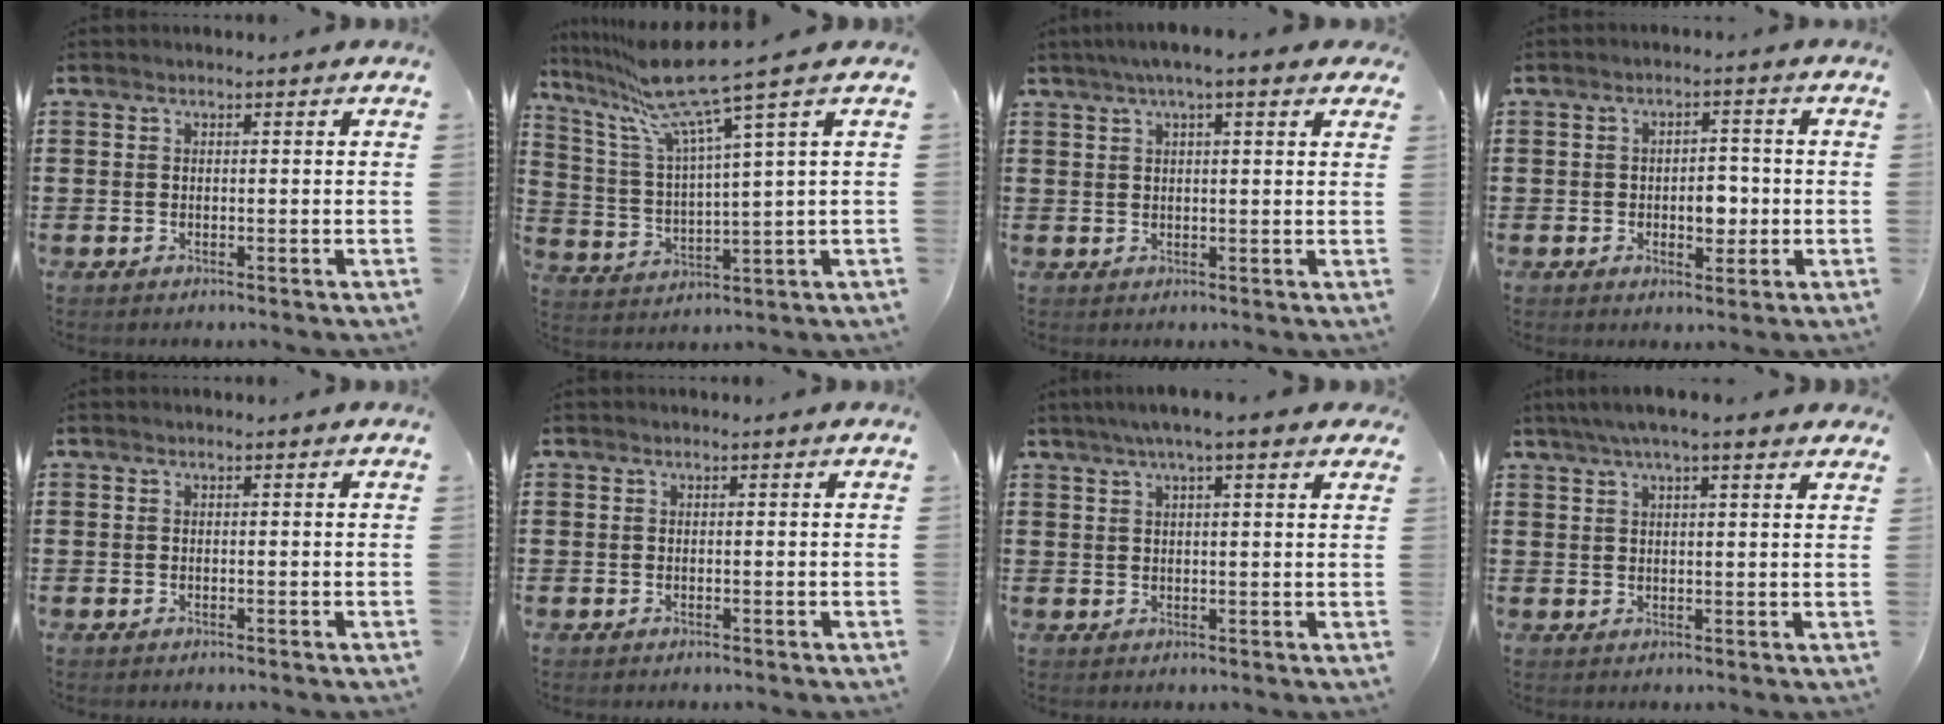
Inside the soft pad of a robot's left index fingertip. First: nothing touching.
{"total": 12.0, "force": [8.4, 0.2, 8.5], "torque": [-0.208, -0.036, 0.137]}
{"total": 4.3, "force": [2.7, 0.4, 3.3], "torque": [-0.070, 0.008, 0.047]}
{"total": 4.4, "force": [-0.8, 2.7, 3.4], "torque": [-0.052, 0.001, -0.022]}
{"total": 0.0}
{"total": 0.0}
{"total": 4.6, "force": [3.2, 0.4, 3.4], "torque": [-0.072, 0.007, 0.055]}
{"total": 4.8, "force": [3.6, 0.5, 3.1], "torque": [-0.068, 0.000, 0.064]}